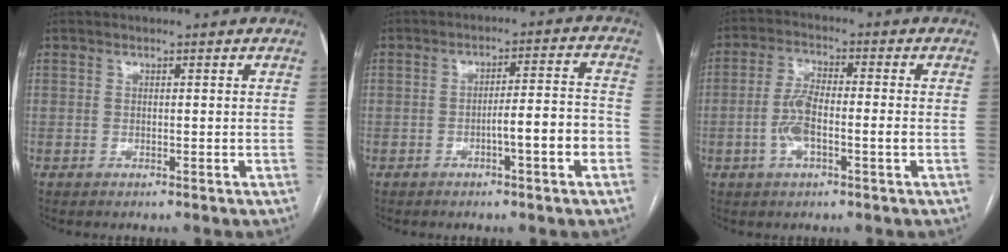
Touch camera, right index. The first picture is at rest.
{"total": 7.0, "force": [-2.7, 0.3, 6.4], "torque": [-0.094, 0.017, -0.038]}
{"total": 6.3, "force": [-1.5, 1.8, 5.8], "torque": [-0.126, 0.013, -0.031]}